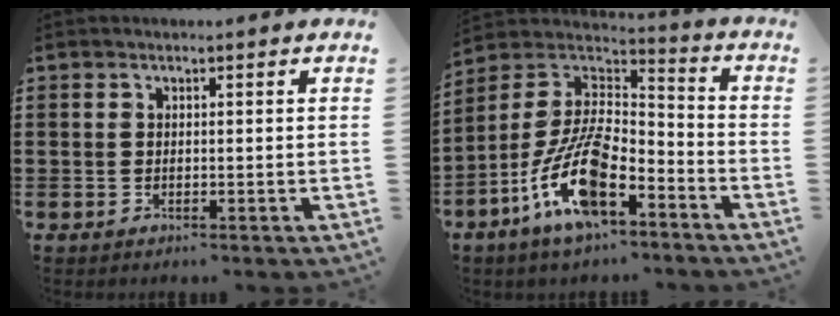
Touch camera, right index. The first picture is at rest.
{"total": 14.1, "force": [-7.6, 5.3, 10.7], "torque": [-0.244, 0.004, -0.151]}